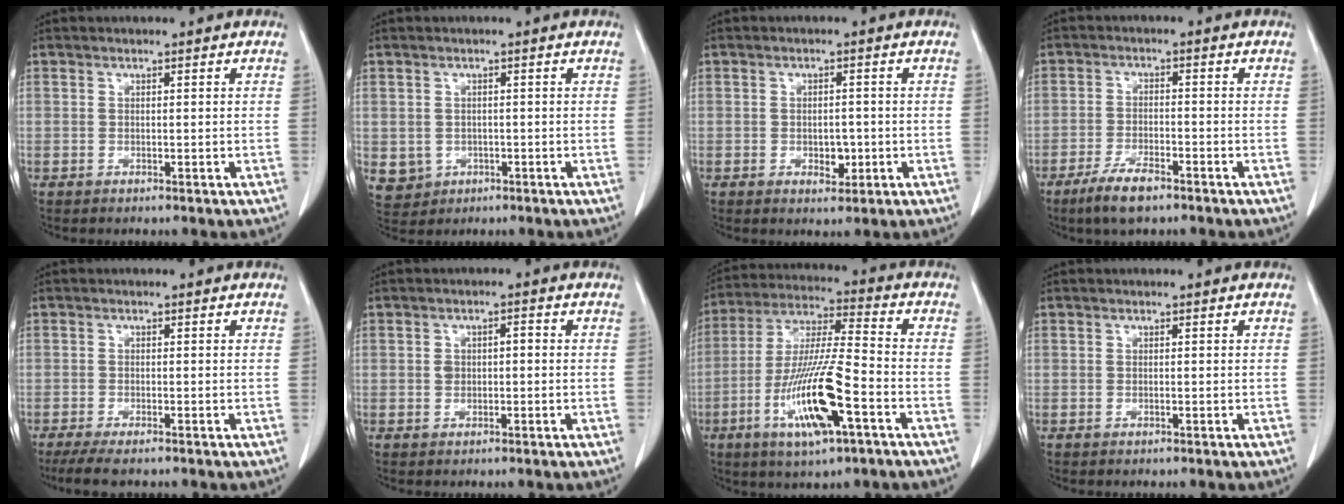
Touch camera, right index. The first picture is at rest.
{"total": 5.1, "force": [-1.1, 4.9, 0.9], "torque": [-0.020, 0.002, -0.005]}
{"total": 3.0, "force": [-0.8, 1.8, 2.3], "torque": [-0.033, 0.001, -0.006]}
{"total": 5.8, "force": [-4.1, 1.3, 3.9], "torque": [-0.082, -0.008, -0.071]}
{"total": 5.1, "force": [-4.0, 0.8, 3.0], "torque": [-0.048, -0.012, -0.061]}
{"total": 2.3, "force": [-0.1, 1.6, 1.7], "torque": [-0.031, 0.015, 0.001]}
{"total": 15.7, "force": [-6.1, 1.9, 14.4], "torque": [-0.289, -0.016, -0.109]}
{"total": 0.0}